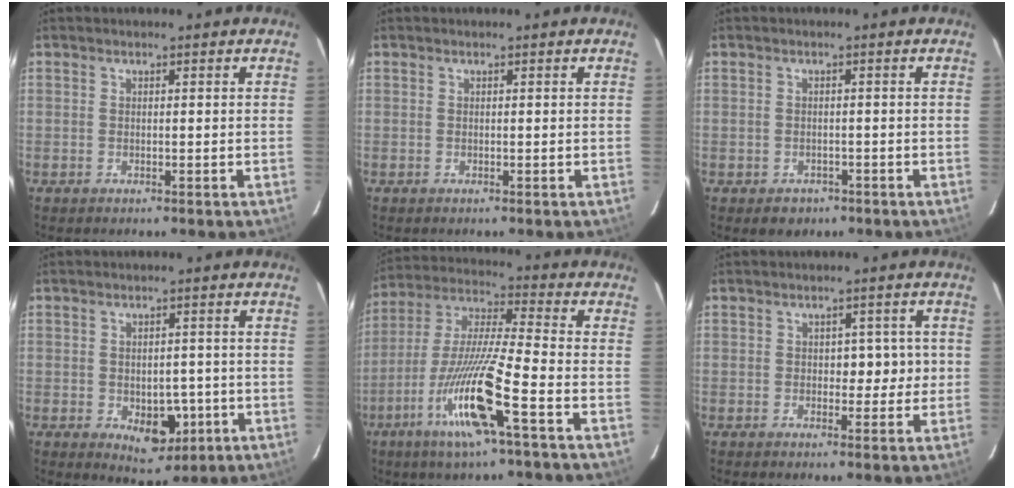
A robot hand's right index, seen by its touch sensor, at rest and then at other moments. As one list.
[{"total": 0.0}, {"total": 2.6, "force": [-1.5, 2.0, 0.6], "torque": [-0.008, 0.005, -0.014]}, {"total": 6.6, "force": [-1.9, 4.0, 4.8], "torque": [-0.057, 0.001, -0.016]}, {"total": 15.9, "force": [-6.9, 0.2, 14.3], "torque": [-0.291, -0.017, -0.133]}, {"total": 3.9, "force": [0.1, 2.7, 2.9], "torque": [-0.023, 0.015, 0.005]}]